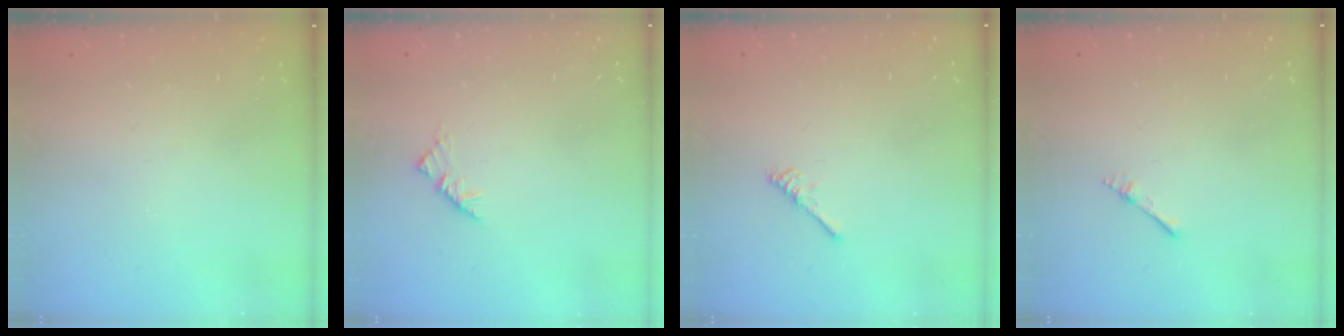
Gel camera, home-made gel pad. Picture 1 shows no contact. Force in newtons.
{"total": 2.9, "press": 2.8, "slide": 0.7}
{"total": 3.0, "press": 2.9, "slide": 0.5}
{"total": 2.2, "press": 2.2, "slide": 0.3}